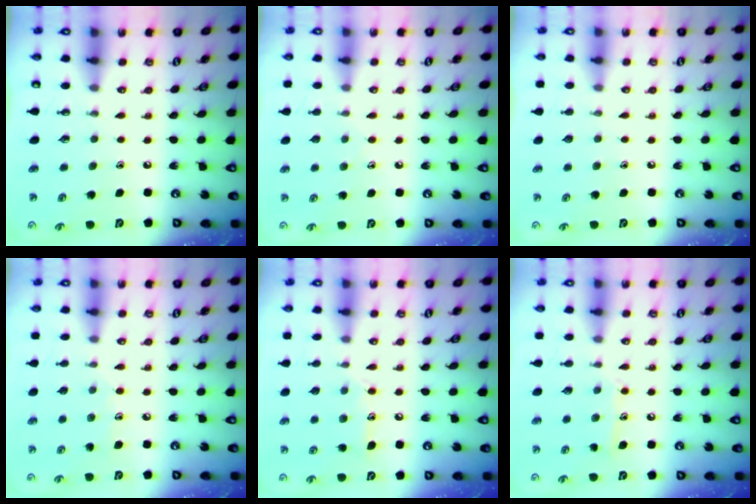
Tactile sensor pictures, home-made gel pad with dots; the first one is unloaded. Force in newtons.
{"total": 5.2, "press": 5.2, "slide": 0.6}
{"total": 0.0}
{"total": 5.8, "press": 5.7, "slide": 0.6}
{"total": 9.7, "press": 9.7, "slide": 0.6}
{"total": 7.8, "press": 7.8, "slide": 0.6}